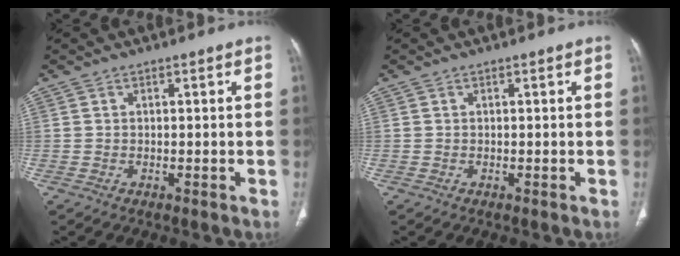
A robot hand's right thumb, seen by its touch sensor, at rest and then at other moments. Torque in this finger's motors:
{"motor_torque": [0.01, 0.01, -0.04, -0.01, 0.00]}